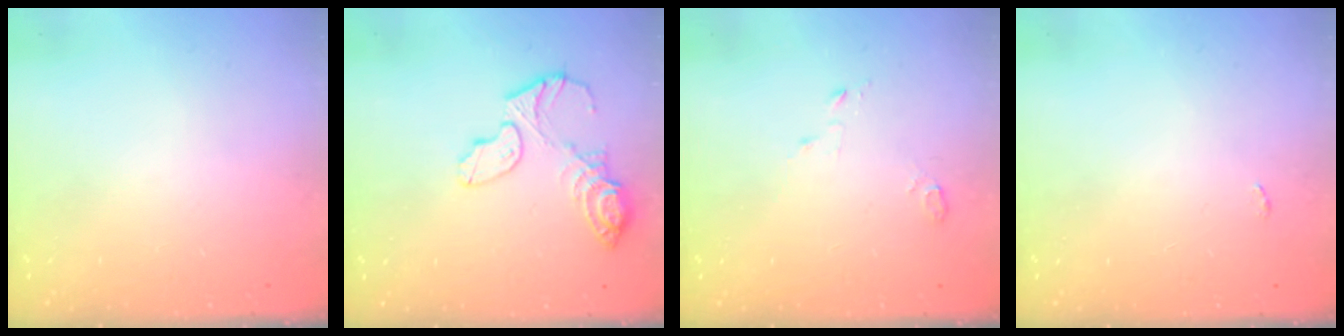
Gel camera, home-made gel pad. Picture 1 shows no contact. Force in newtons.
{"total": 10.8, "press": 10.8, "slide": 1.1}
{"total": 2.8, "press": 2.8, "slide": 0.3}
{"total": 2.0, "press": 2.0, "slide": 0.3}